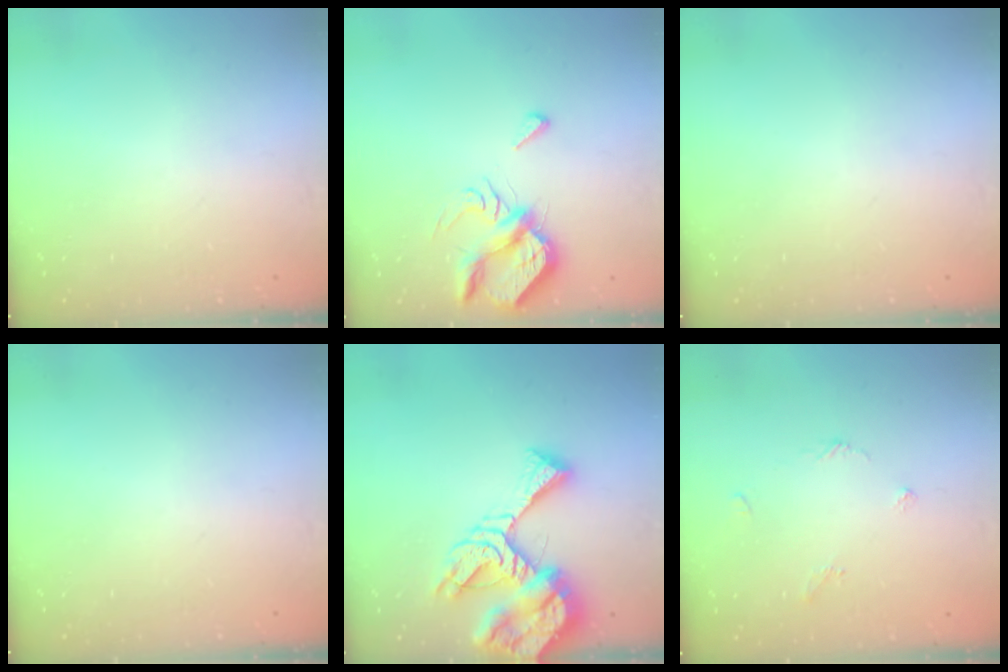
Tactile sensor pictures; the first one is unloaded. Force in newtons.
{"total": 7.3, "press": 7.2, "slide": 1.1}
{"total": 0.0}
{"total": 0.0}
{"total": 14.4, "press": 14.3, "slide": 1.7}
{"total": 2.9, "press": 2.9, "slide": 0.4}